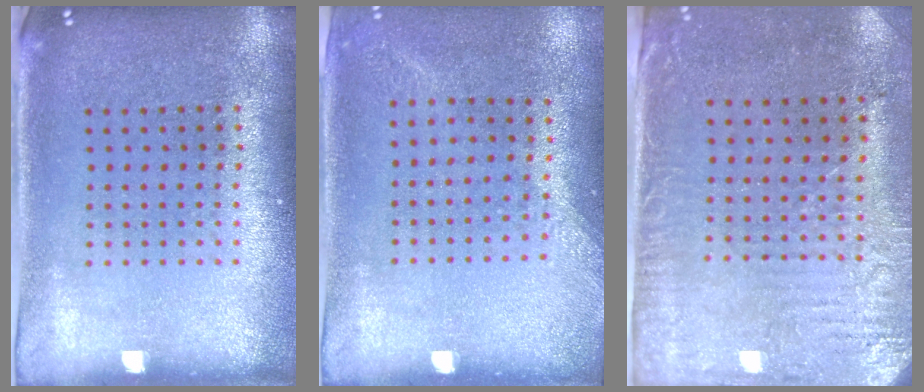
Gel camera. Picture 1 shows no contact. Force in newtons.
{"total": 1.3, "press": 1.0, "slide": 0.7}
{"total": 3.0, "press": 2.5, "slide": 1.7}